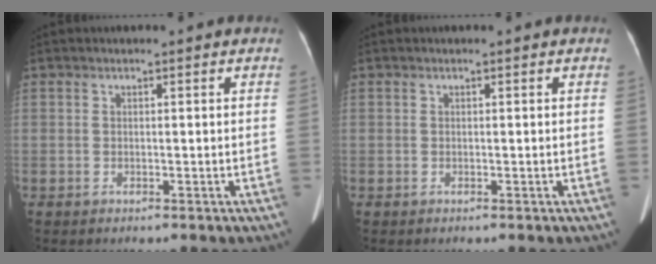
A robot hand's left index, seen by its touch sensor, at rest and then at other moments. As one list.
[{"total": 0.0}]